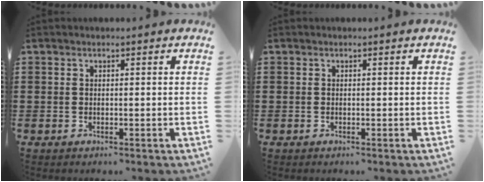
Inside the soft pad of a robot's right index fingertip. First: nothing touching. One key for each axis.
{"total": 0.0}